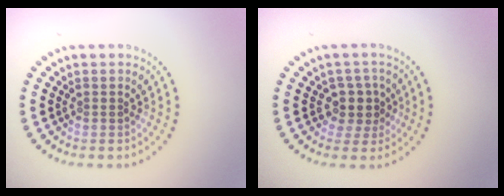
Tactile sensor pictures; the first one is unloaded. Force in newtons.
{"total": 2.5, "press": 2.1, "slide": 1.4}